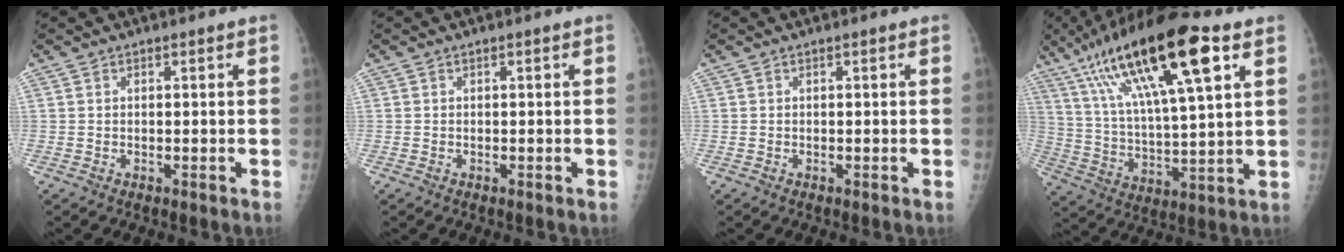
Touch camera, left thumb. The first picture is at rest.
{"total": 0.0}
{"total": 0.0}
{"total": 23.7, "force": [11.8, 5.7, 19.7], "torque": [-0.351, -0.008, 0.208]}